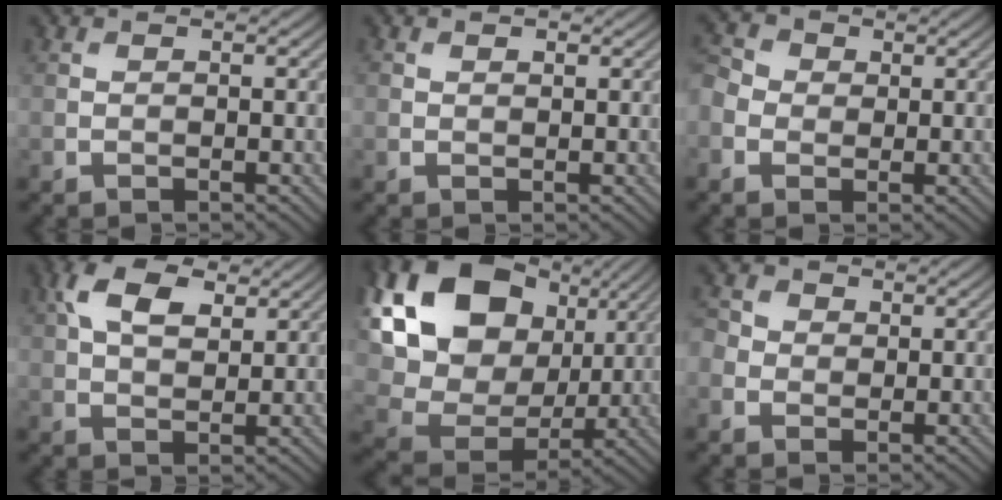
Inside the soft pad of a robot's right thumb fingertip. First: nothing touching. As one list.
[{"total": 1.0, "force": [0.6, 0.5, 0.6], "torque": [-0.010, 0.000, 0.011]}, {"total": 4.1, "force": [-0.2, 3.6, 2.0], "torque": [-0.058, 0.008, -0.011]}, {"total": 8.1, "force": [3.6, 4.5, 5.7], "torque": [-0.127, 0.010, 0.062]}, {"total": 23.7, "force": [8.8, 18.2, 12.4], "torque": [-0.353, 0.045, 0.188]}, {"total": 2.9, "force": [0.2, 2.7, 1.1], "torque": [-0.033, 0.004, 0.002]}]